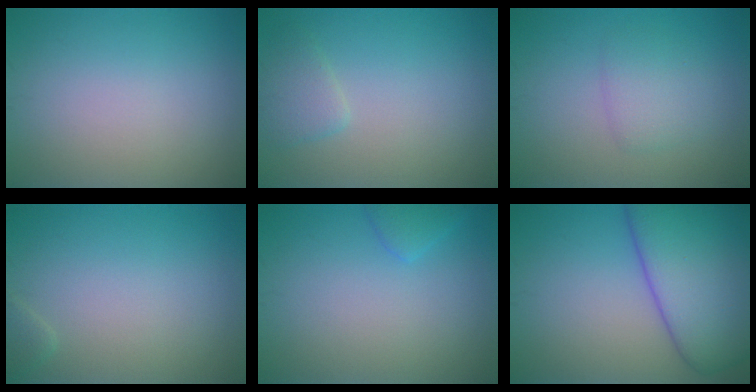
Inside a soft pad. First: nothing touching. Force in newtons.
{"total": 1.9, "press": 1.9, "slide": 0.2}
{"total": 2.4, "press": 2.4, "slide": 0.1}
{"total": 0.8, "press": 0.8, "slide": 0.1}
{"total": 1.4, "press": 1.4, "slide": 0.1}
{"total": 10.8, "press": 10.8, "slide": 0.5}